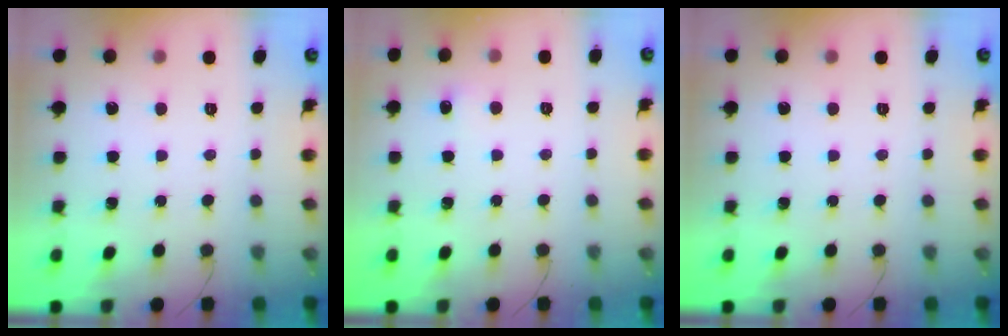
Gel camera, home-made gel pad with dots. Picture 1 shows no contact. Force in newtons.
{"total": 3.6, "press": 3.4, "slide": 1.0}
{"total": 0.0}